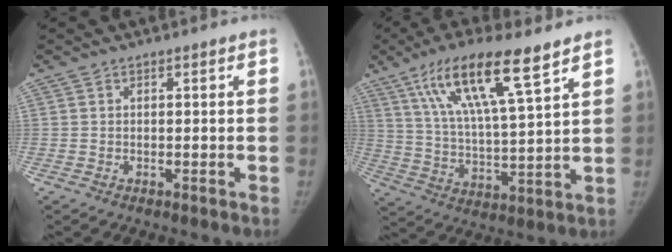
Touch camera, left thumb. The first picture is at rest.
{"total": 16.8, "force": [9.8, 3.2, 13.2], "torque": [-0.237, -0.032, 0.183]}